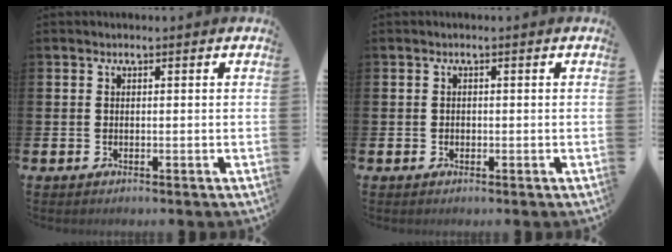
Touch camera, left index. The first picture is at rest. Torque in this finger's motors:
{"motor_torque": [0.03, -0.02, -0.02, 0.00]}